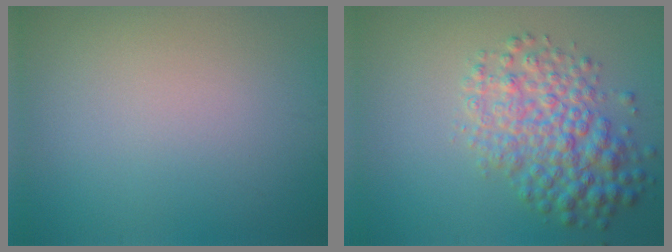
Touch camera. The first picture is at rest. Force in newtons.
{"total": 5.6, "press": 5.6, "slide": 0.1}